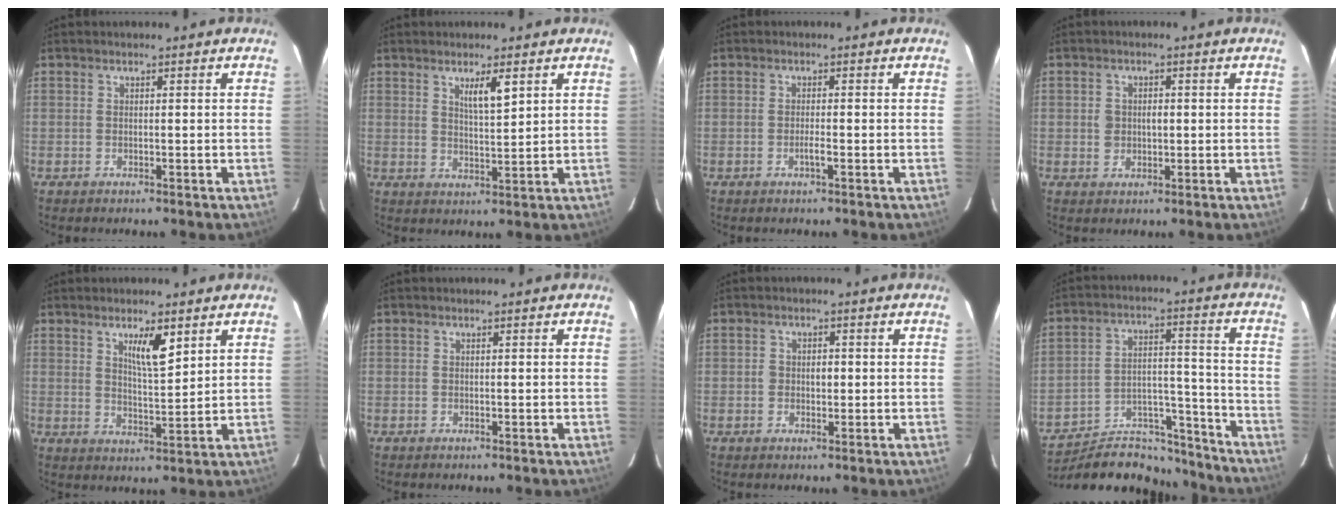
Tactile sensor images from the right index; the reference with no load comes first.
{"total": 4.1, "force": [2.2, 0.4, 3.4], "torque": [-0.058, -0.005, 0.040]}
{"total": 1.3, "force": [-0.6, -0.1, 1.2], "torque": [-0.023, 0.000, -0.012]}
{"total": 2.8, "force": [0.1, 2.2, 1.7], "torque": [-0.027, 0.006, 0.005]}
{"total": 5.7, "force": [3.1, 1.0, 4.7], "torque": [-0.082, -0.006, 0.056]}
{"total": 0.0}
{"total": 2.3, "force": [0.0, 1.6, 1.6], "torque": [-0.025, 0.007, 0.000]}
{"total": 15.5, "force": [-14.7, 4.0, 2.6], "torque": [-0.035, 0.046, -0.227]}